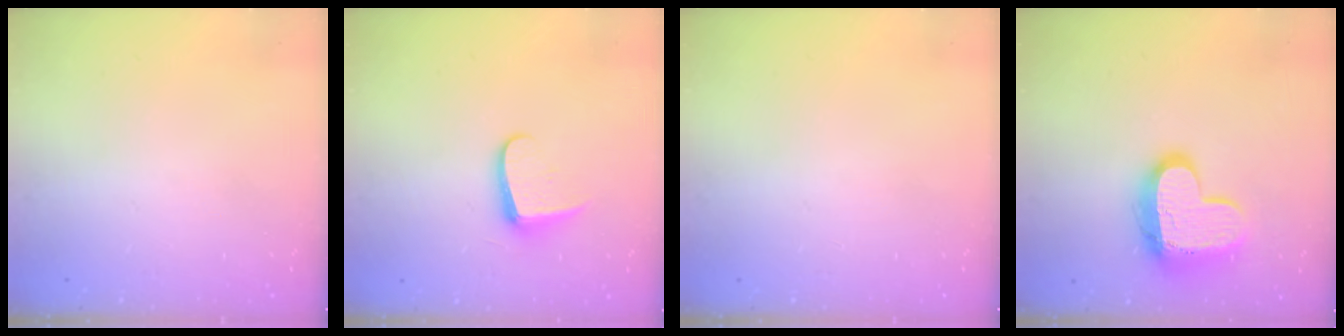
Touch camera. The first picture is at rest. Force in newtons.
{"total": 8.9, "press": 8.8, "slide": 0.8}
{"total": 0.0}
{"total": 15.1, "press": 15.0, "slide": 1.2}